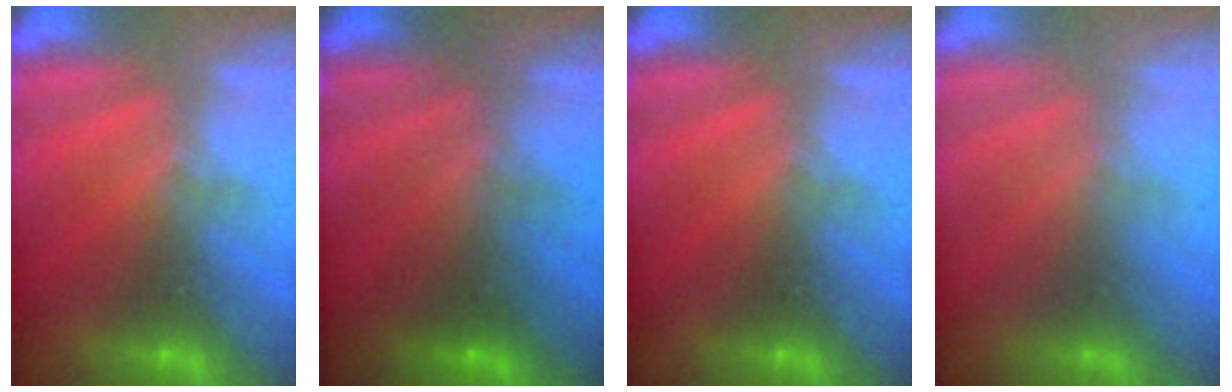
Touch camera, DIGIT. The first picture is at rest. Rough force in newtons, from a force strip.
{"total": 6.9}
{"total": 0.0}
{"total": 2.4}